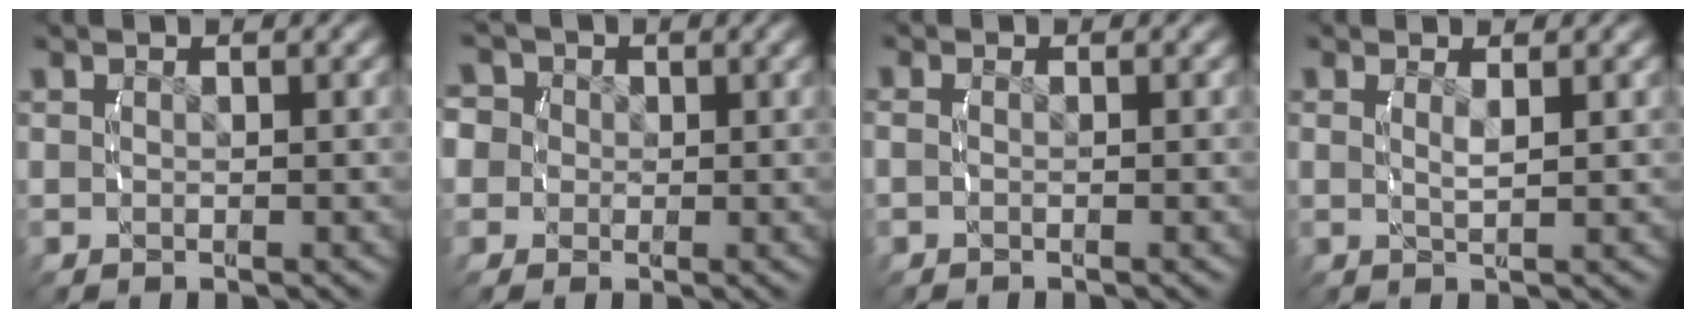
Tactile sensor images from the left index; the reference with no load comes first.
{"total": 7.7, "force": [0.6, 7.0, 3.0], "torque": [-0.084, -0.015, 0.002]}
{"total": 1.0, "force": [-0.4, 0.9, 0.4], "torque": [-0.020, -0.001, -0.013]}
{"total": 1.1, "force": [0.6, -0.1, 0.9], "torque": [-0.022, -0.006, 0.009]}